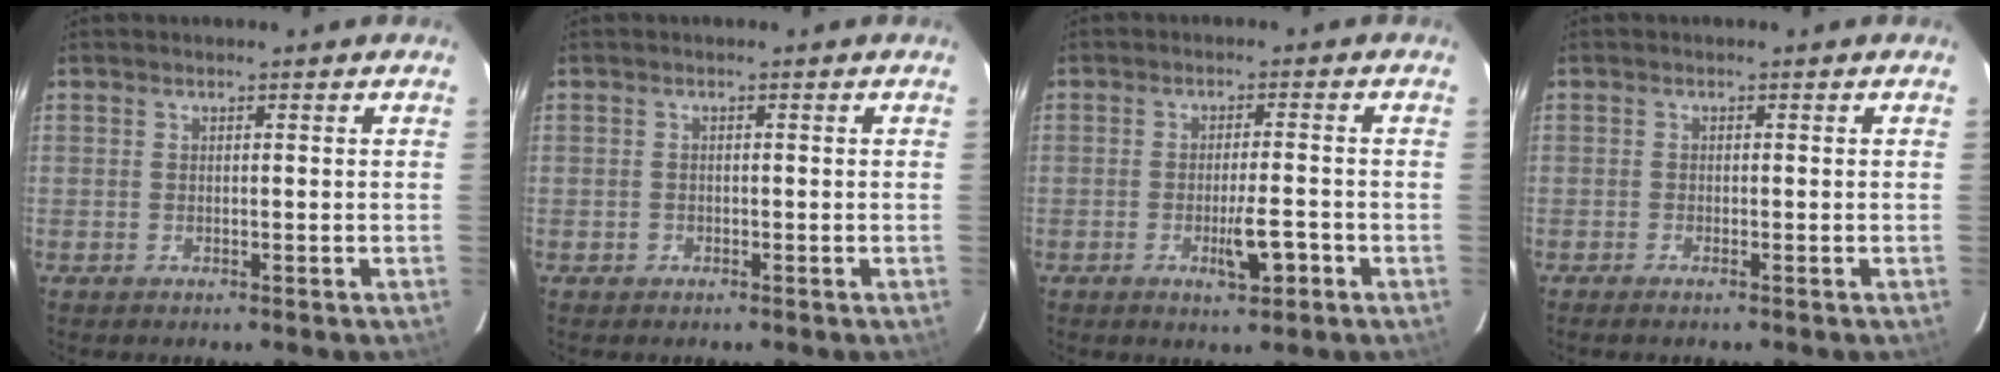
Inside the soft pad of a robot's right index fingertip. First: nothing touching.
{"total": 0.7, "force": [-0.4, 0.6, 0.1], "torque": [-0.005, 0.003, -0.008]}
{"total": 4.5, "force": [-1.9, 0.7, 4.0], "torque": [-0.068, -0.002, -0.028]}
{"total": 1.2, "force": [-0.9, -0.1, 0.7], "torque": [-0.014, -0.002, -0.015]}